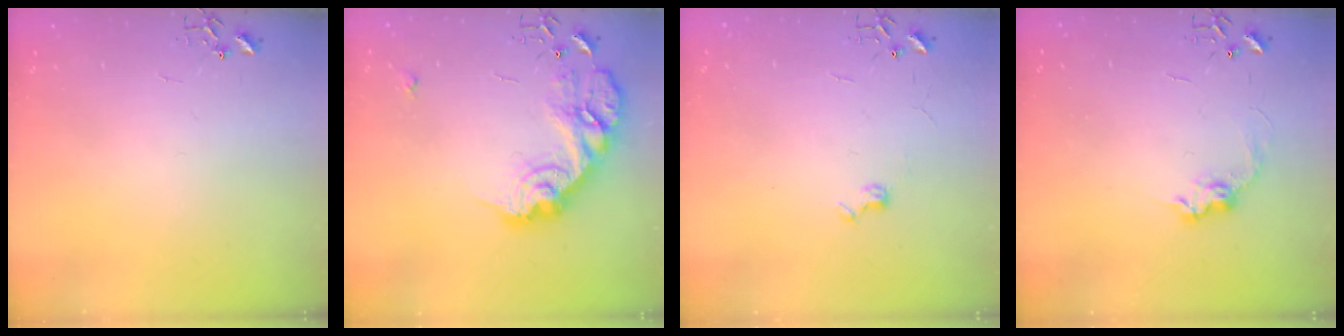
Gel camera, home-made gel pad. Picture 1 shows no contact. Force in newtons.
{"total": 19.5, "press": 19.5, "slide": 1.3}
{"total": 5.6, "press": 5.5, "slide": 0.7}
{"total": 9.0, "press": 9.0, "slide": 0.5}